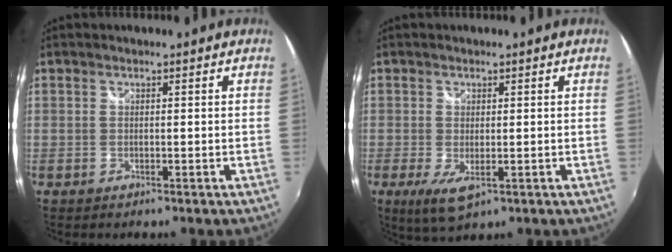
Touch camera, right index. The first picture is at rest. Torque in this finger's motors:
{"motor_torque": [0.12, 0.00, 0.11, 0.07]}